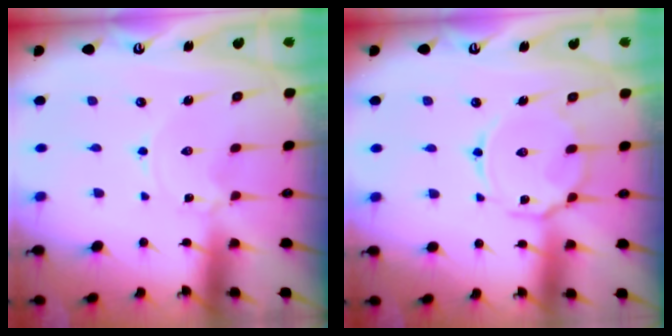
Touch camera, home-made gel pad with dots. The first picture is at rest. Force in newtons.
{"total": 11.1, "press": 11.1, "slide": 0.8}